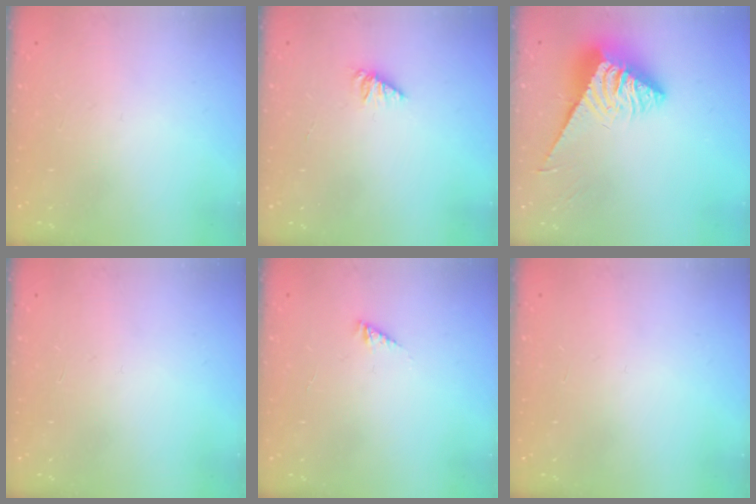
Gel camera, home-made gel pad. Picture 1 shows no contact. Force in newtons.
{"total": 1.4, "press": 1.4, "slide": 0.2}
{"total": 7.0, "press": 7.0, "slide": 0.3}
{"total": 0.0}
{"total": 1.8, "press": 1.8, "slide": 0.2}
{"total": 0.0}